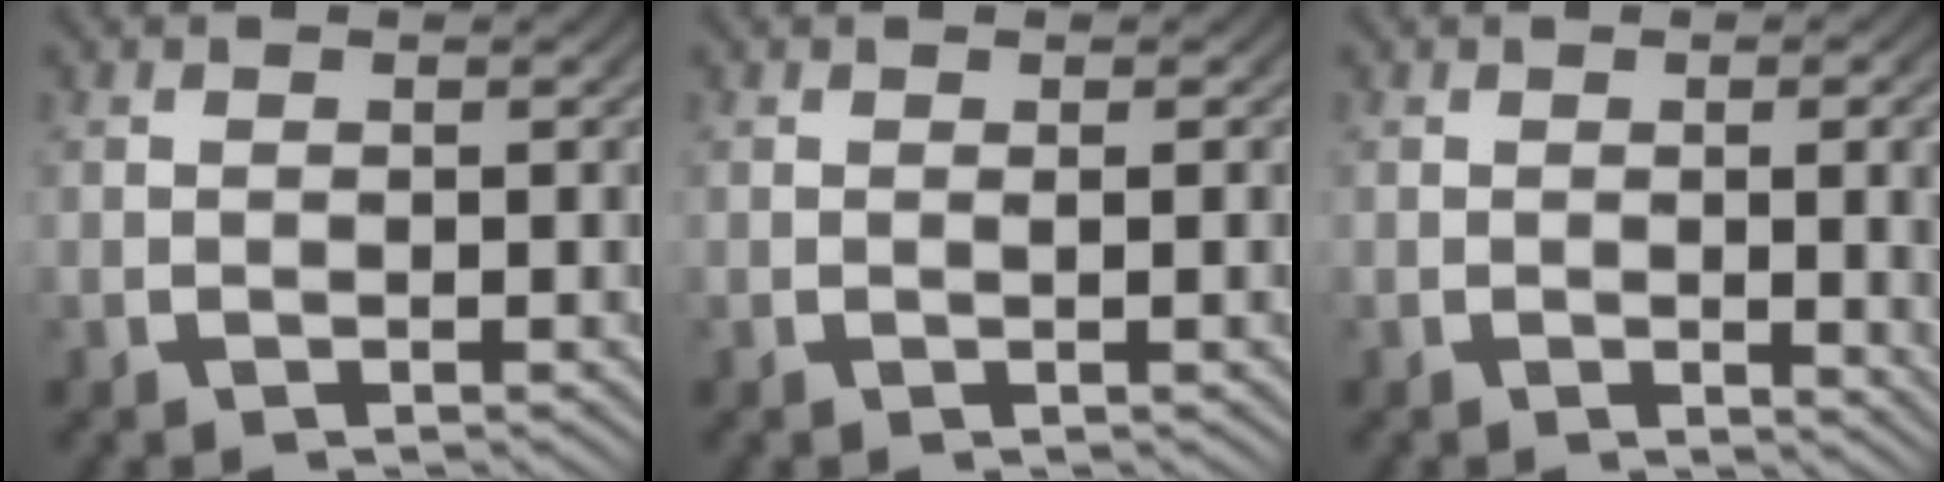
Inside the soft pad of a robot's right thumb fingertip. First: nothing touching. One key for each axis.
{"total": 0.7, "fx": 0.3, "fy": -0.2, "fz": 0.6, "tx": -0.014, "ty": 0.002, "tz": 0.004}
{"total": 3.7, "fx": 0.2, "fy": 0.7, "fz": 3.6, "tx": -0.040, "ty": 0.001, "tz": 0.002}